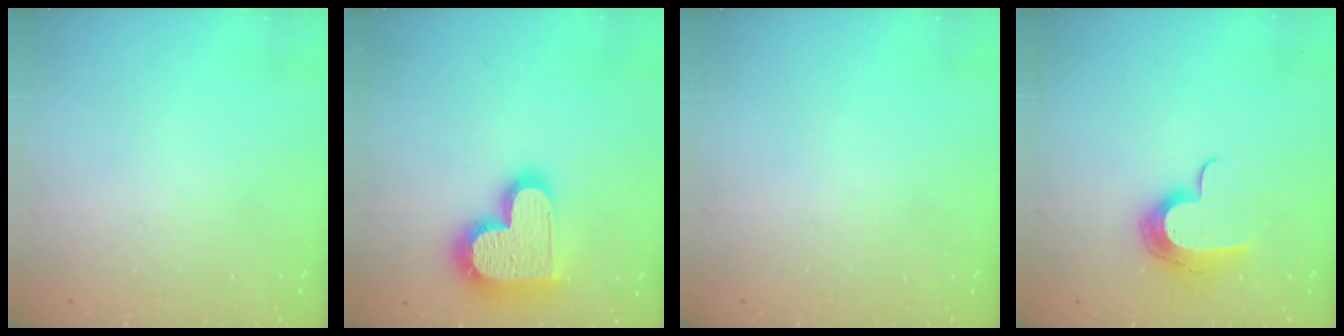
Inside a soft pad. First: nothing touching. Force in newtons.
{"total": 20.1, "press": 20.1, "slide": 1.5}
{"total": 0.0}
{"total": 12.1, "press": 12.1, "slide": 0.6}